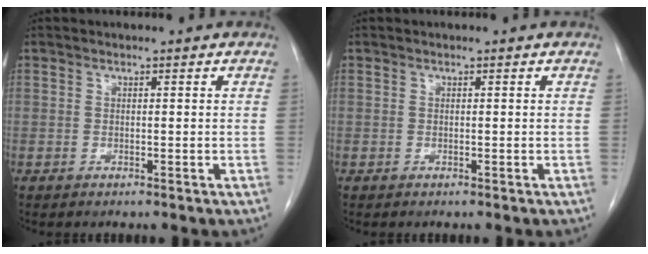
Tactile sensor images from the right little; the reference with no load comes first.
{"total": 0.0}